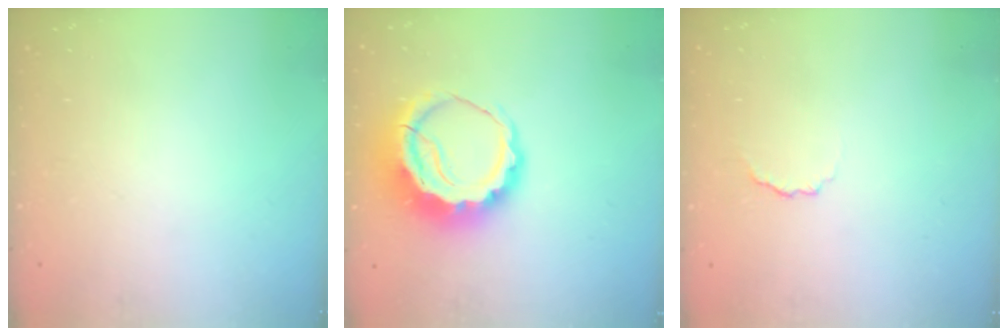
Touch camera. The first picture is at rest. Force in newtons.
{"total": 10.2, "press": 10.1, "slide": 1.7}
{"total": 3.1, "press": 3.0, "slide": 0.7}